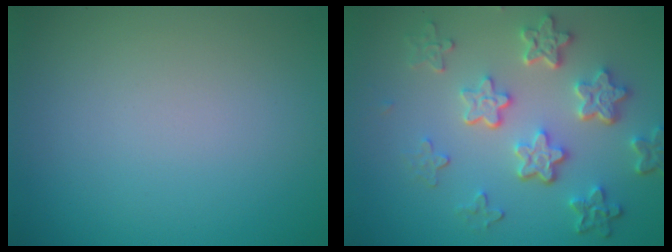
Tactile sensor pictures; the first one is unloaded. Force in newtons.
{"total": 6.0, "press": 4.4, "slide": 4.0}